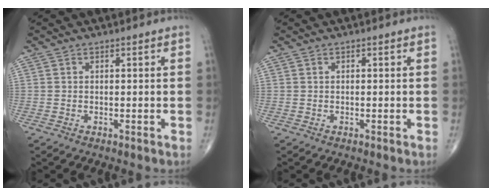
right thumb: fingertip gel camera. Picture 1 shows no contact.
{"total": 0.0}